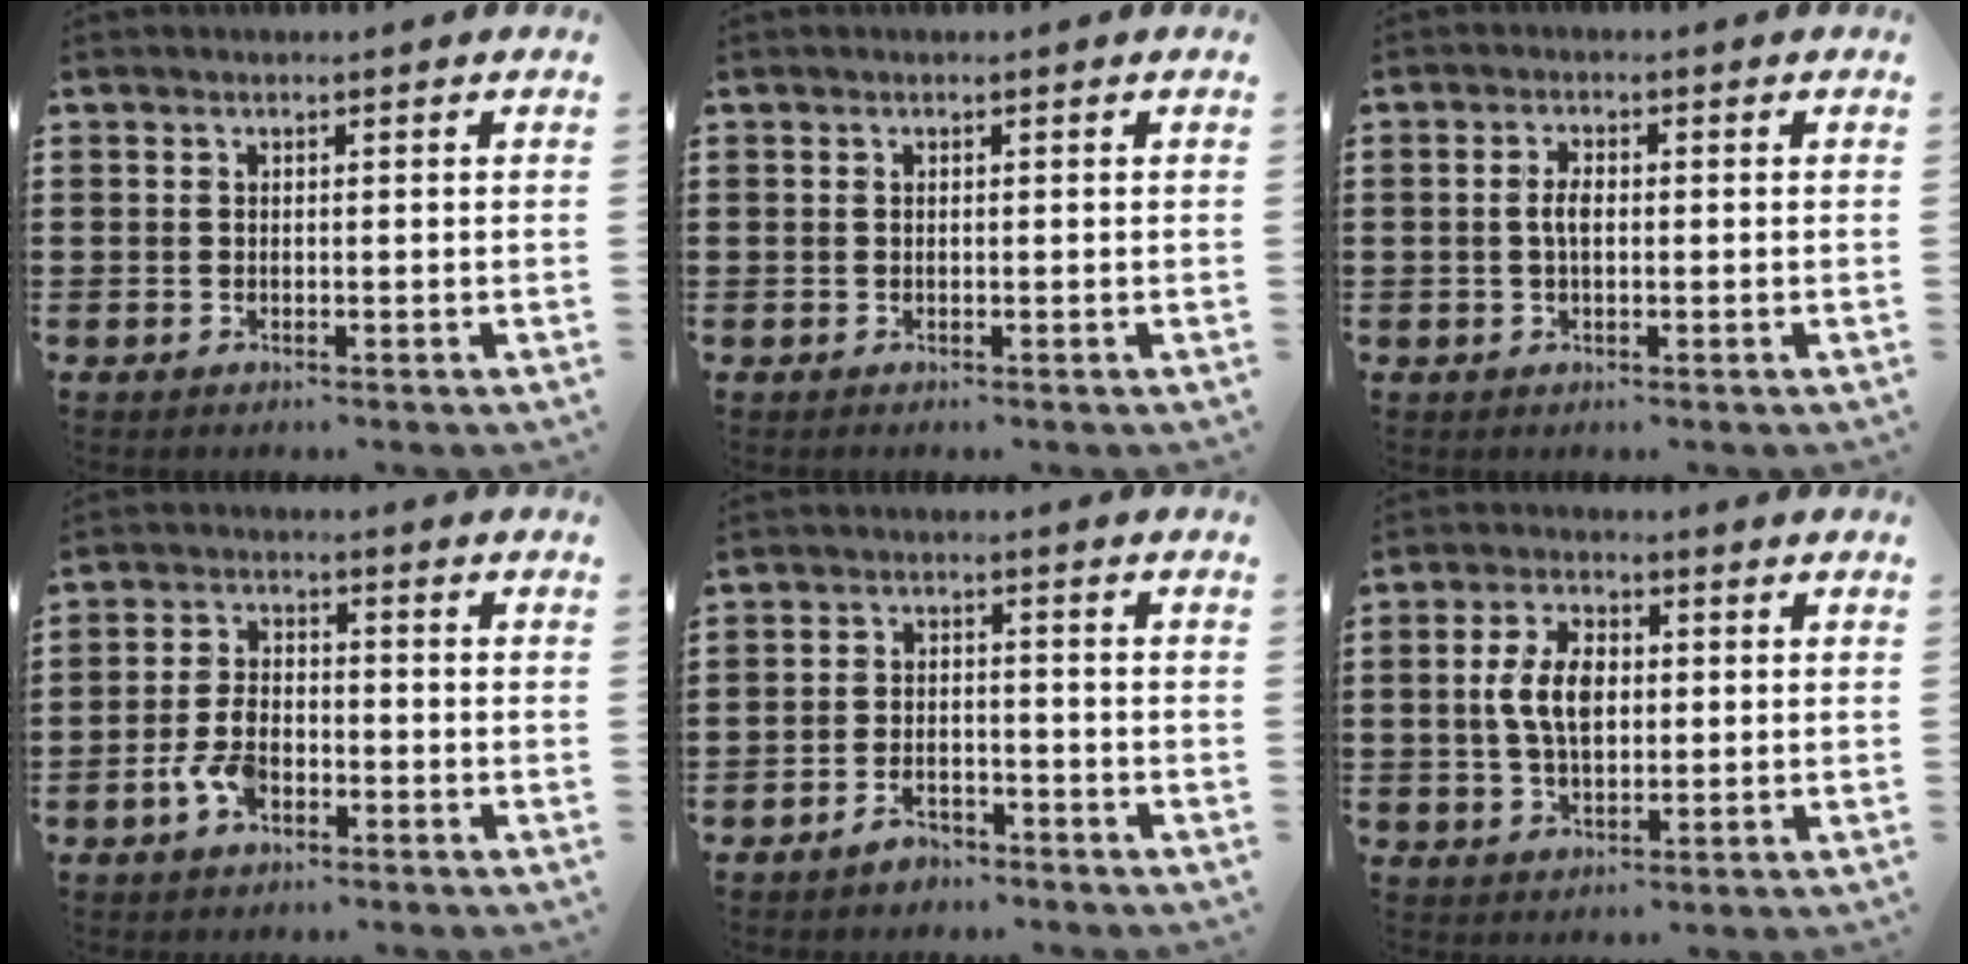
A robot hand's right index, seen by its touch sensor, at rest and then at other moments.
{"total": 0.0}
{"total": 2.7, "force": [-0.1, 1.1, 2.5], "torque": [-0.047, 0.003, -0.003]}
{"total": 5.2, "force": [-2.5, 2.8, 3.5], "torque": [-0.086, 0.002, -0.052]}
{"total": 3.3, "force": [-2.9, 1.3, 0.8], "torque": [-0.015, 0.012, -0.057]}
{"total": 6.9, "force": [0.5, 3.9, 5.7], "torque": [-0.128, 0.011, 0.004]}